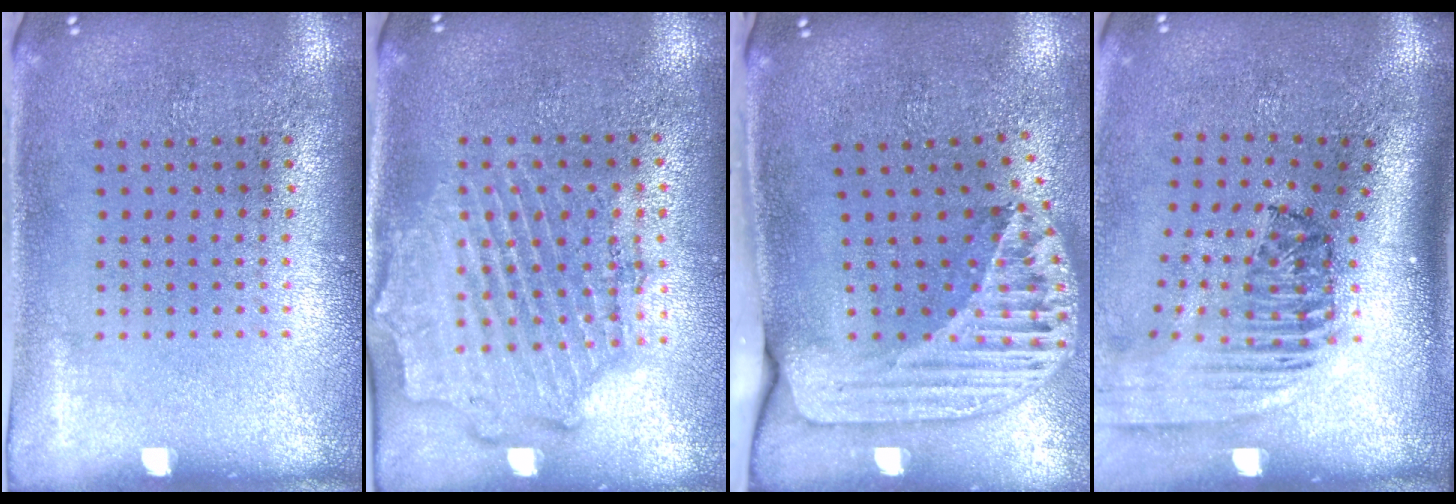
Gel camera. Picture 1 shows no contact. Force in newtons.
{"total": 1.8, "press": 1.7, "slide": 0.6}
{"total": 2.6, "press": 1.8, "slide": 1.9}
{"total": 2.4, "press": 1.5, "slide": 1.8}